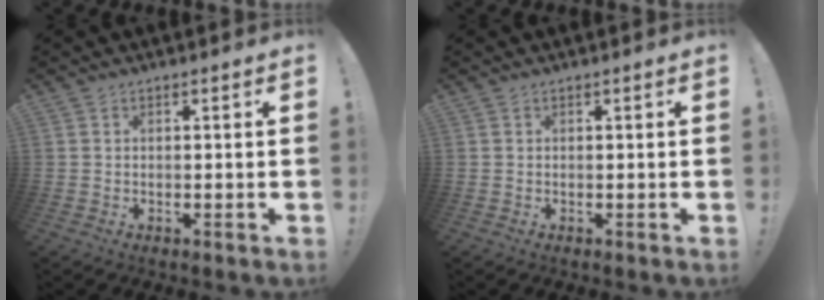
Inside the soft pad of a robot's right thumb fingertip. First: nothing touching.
{"total": 0.0}